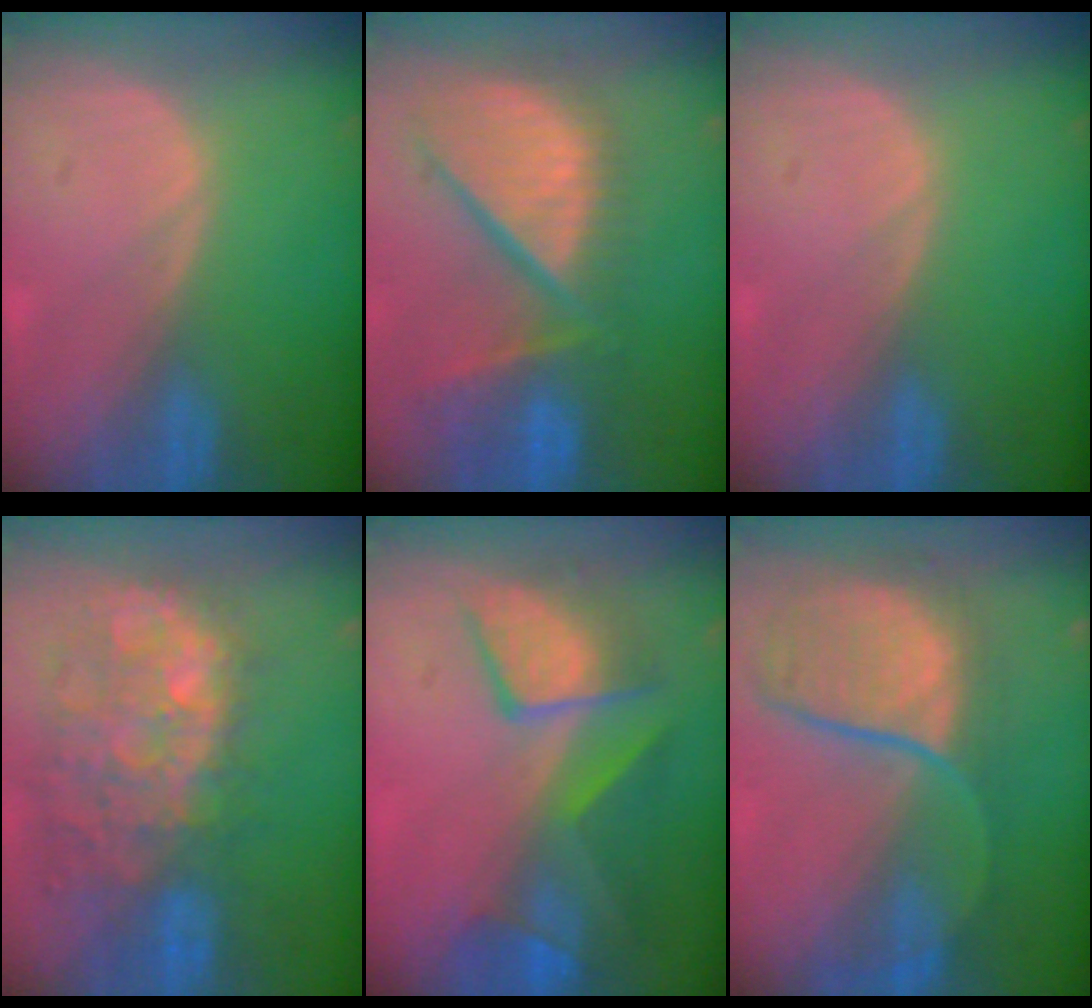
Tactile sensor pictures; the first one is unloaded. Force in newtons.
{"total": 12.7, "press": 10.8, "slide": 6.7}
{"total": 0.0}
{"total": 12.2, "press": 11.1, "slide": 5.1}
{"total": 9.1, "press": 8.5, "slide": 3.2}
{"total": 9.8, "press": 9.1, "slide": 3.4}